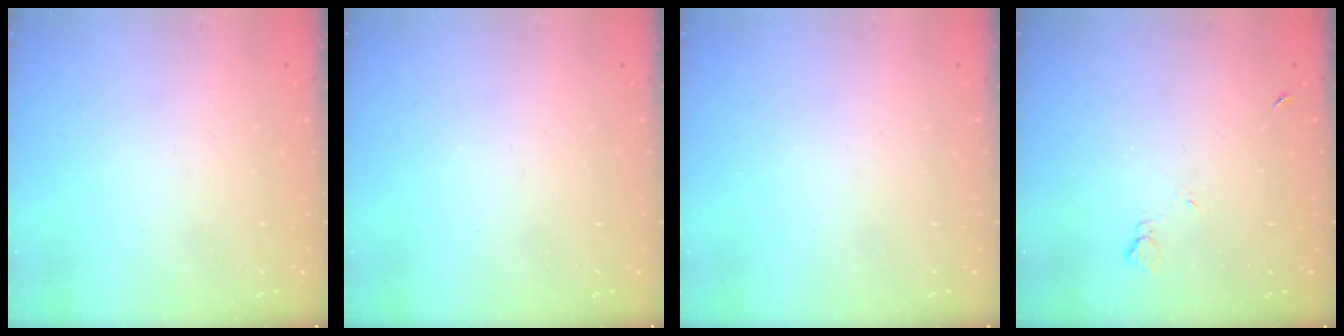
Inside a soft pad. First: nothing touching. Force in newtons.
{"total": 0.0}
{"total": 0.0}
{"total": 3.8, "press": 3.8, "slide": 0.6}